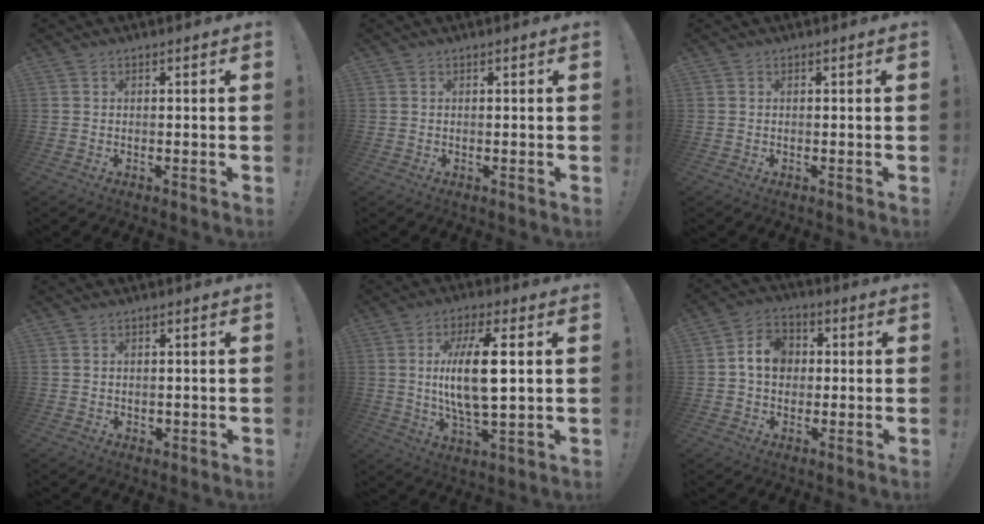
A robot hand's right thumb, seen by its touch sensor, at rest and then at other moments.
{"total": 0.0}
{"total": 0.0}
{"total": 0.9, "force": [0.3, 0.8, 0.1], "torque": [0.002, 0.000, 0.004]}
{"total": 14.7, "force": [1.6, 4.4, 14.0], "torque": [-0.272, -0.015, 0.012]}
{"total": 9.2, "force": [1.1, 7.5, 5.2], "torque": [-0.078, 0.015, 0.025]}